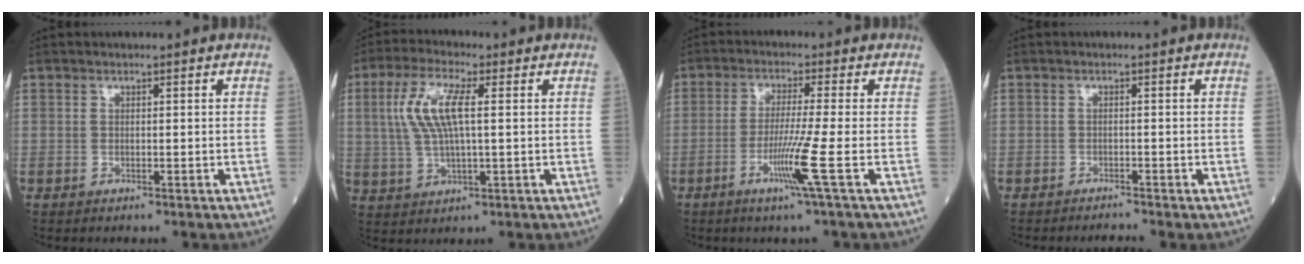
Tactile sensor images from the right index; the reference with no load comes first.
{"total": 8.4, "force": [1.7, 2.1, 8.0], "torque": [-0.180, 0.011, 0.036]}
{"total": 6.7, "force": [-2.5, -1.8, 5.9], "torque": [-0.115, -0.021, -0.055]}
{"total": 1.3, "force": [-1.2, -0.5, -0.2], "torque": [0.001, -0.007, -0.018]}